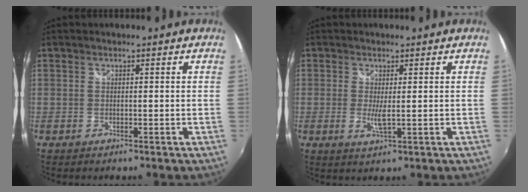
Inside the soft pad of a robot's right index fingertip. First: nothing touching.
{"total": 2.7, "force": [-0.1, 0.3, 2.7], "torque": [-0.053, -0.009, -0.003]}